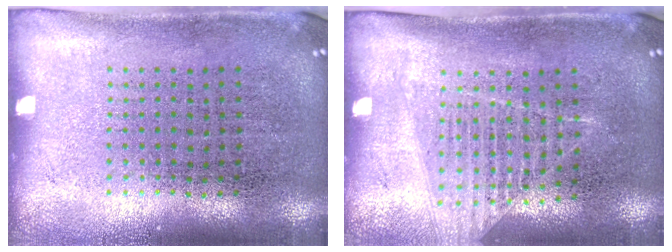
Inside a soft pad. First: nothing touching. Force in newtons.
{"total": 1.2, "press": 1.1, "slide": 0.5}